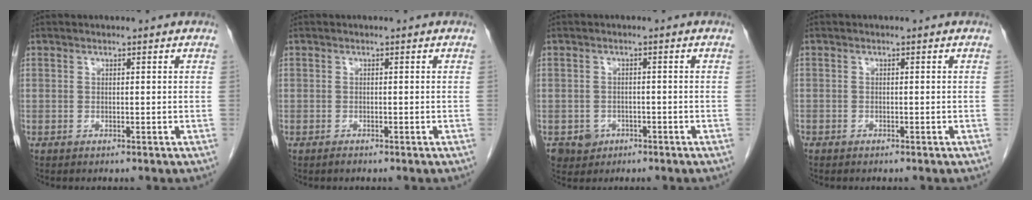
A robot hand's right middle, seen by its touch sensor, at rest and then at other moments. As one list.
[{"total": 0.5, "force": [-0.5, 0.2, 0.1], "torque": [-0.003, -0.001, -0.008]}, {"total": 3.3, "force": [-1.5, 2.8, 0.4], "torque": [-0.003, 0.008, -0.020]}, {"total": 0.6, "force": [-0.5, 0.3, 0.1], "torque": [-0.005, 0.001, -0.009]}]